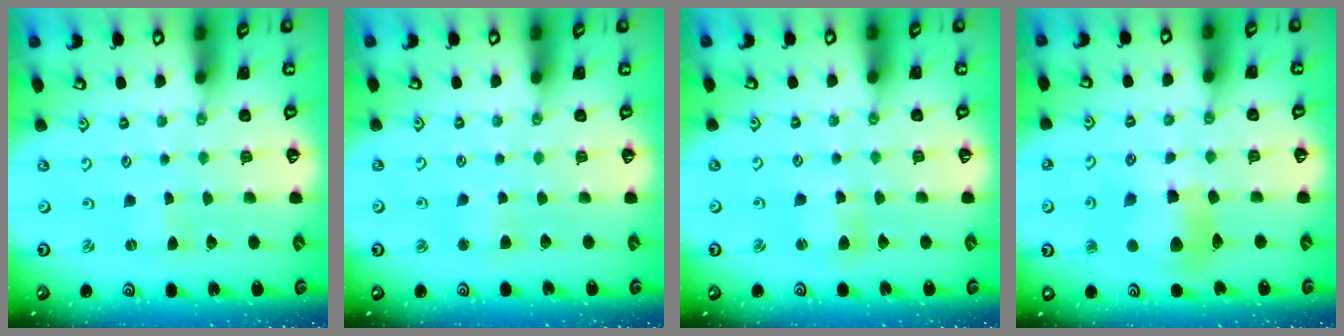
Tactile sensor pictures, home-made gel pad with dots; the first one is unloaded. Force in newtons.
{"total": 2.9, "press": 2.9, "slide": 0.3}
{"total": 3.7, "press": 3.7, "slide": 0.5}
{"total": 11.2, "press": 11.1, "slide": 1.6}